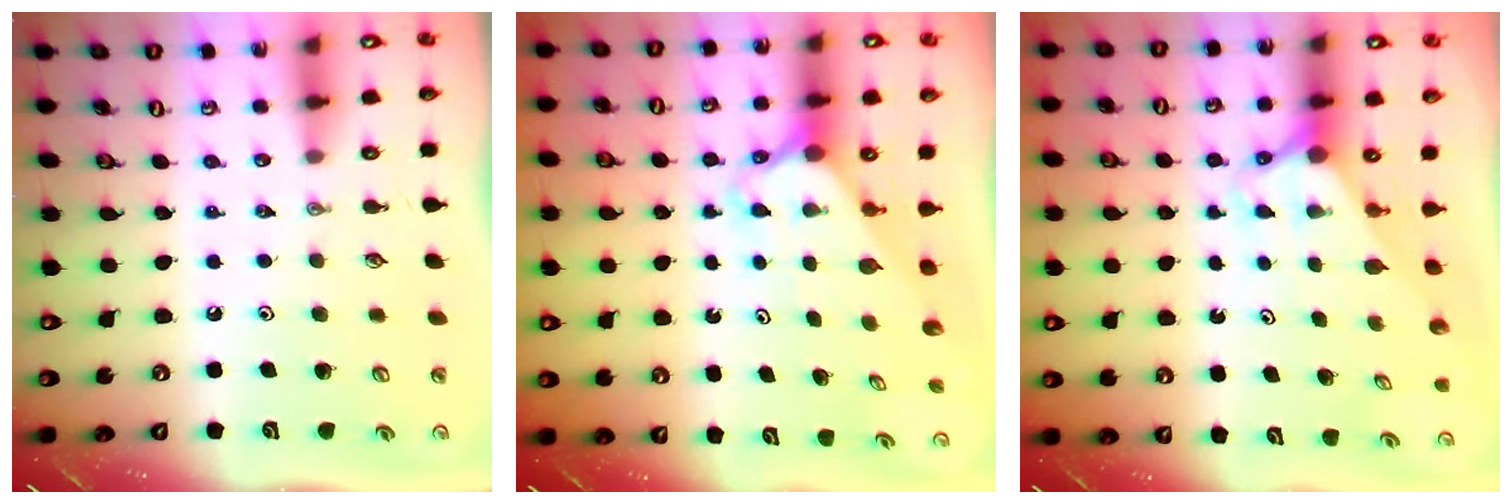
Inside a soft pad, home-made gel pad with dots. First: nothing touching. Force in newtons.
{"total": 2.5, "press": 2.5, "slide": 0.1}
{"total": 3.0, "press": 3.0, "slide": 0.0}